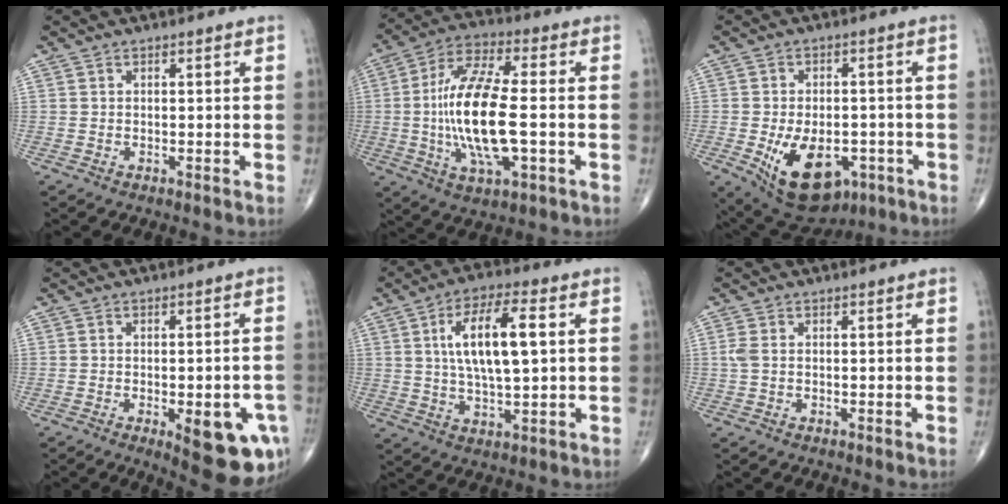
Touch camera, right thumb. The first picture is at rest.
{"total": 18.2, "force": [-1.7, 6.3, 16.9], "torque": [-0.336, 0.013, -0.032]}
{"total": 14.6, "force": [-5.3, 8.7, 10.5], "torque": [-0.149, 0.006, -0.064]}
{"total": 13.0, "force": [-4.7, 4.7, 11.2], "torque": [-0.110, 0.006, -0.045]}
{"total": 12.7, "force": [2.5, 4.2, 11.8], "torque": [-0.209, 0.003, 0.042]}
{"total": 1.6, "force": [0.1, 0.8, 1.4], "torque": [-0.039, 0.002, 0.004]}